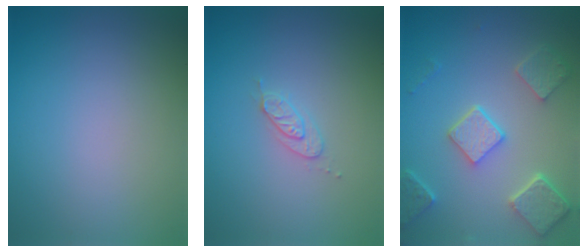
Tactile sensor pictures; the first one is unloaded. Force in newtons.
{"total": 1.7, "press": 1.6, "slide": 0.2}
{"total": 5.5, "press": 4.2, "slide": 3.5}